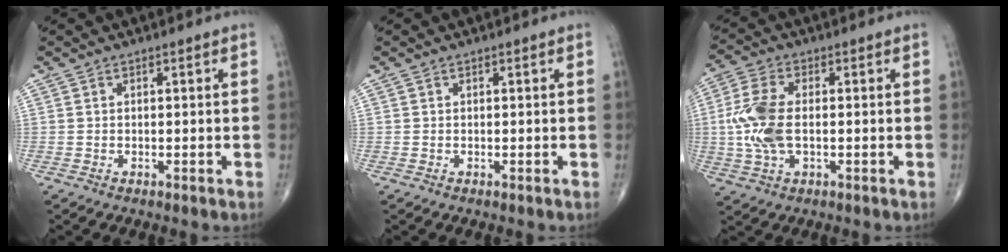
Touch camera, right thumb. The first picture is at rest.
{"total": 0.0}
{"total": 9.7, "force": [-0.3, 5.1, 8.3], "torque": [-0.194, 0.007, -0.008]}